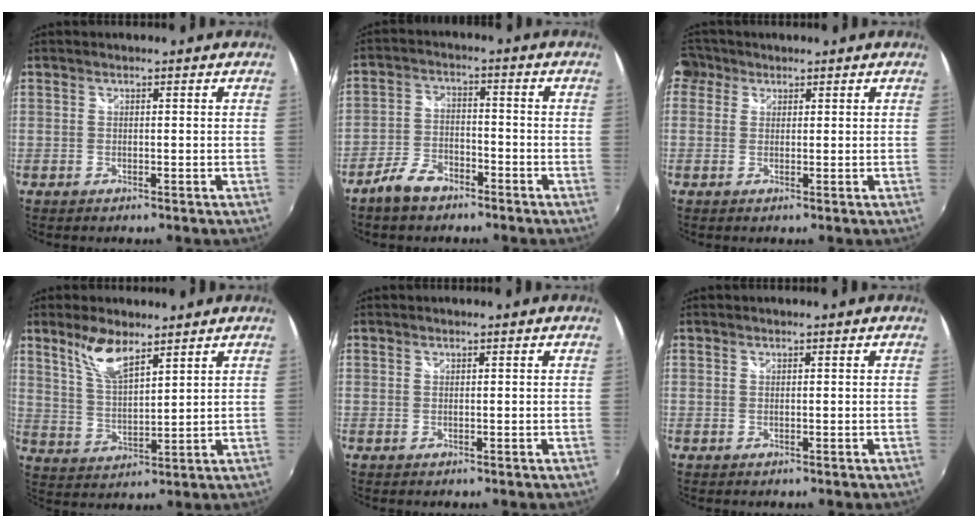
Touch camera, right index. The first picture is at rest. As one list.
[{"total": 6.9, "force": [-5.2, 3.3, 3.1], "torque": [-0.079, 0.008, -0.095]}, {"total": 5.0, "force": [0.9, 4.7, 1.6], "torque": [-0.042, 0.017, 0.002]}, {"total": 7.9, "force": [5.6, 2.4, 5.1], "torque": [-0.099, 0.003, 0.114]}, {"total": 0.0}, {"total": 0.0}]